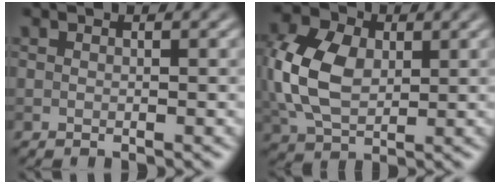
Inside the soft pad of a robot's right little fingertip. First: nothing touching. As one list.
[{"total": 8.3, "force": [0.7, 5.7, 6.0], "torque": [-0.152, 0.009, 0.010]}]